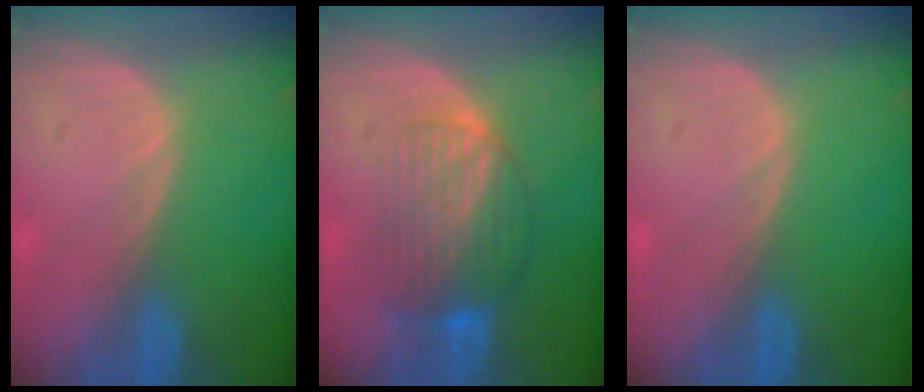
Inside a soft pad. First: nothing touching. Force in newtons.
{"total": 7.6, "press": 6.9, "slide": 3.2}
{"total": 0.0}